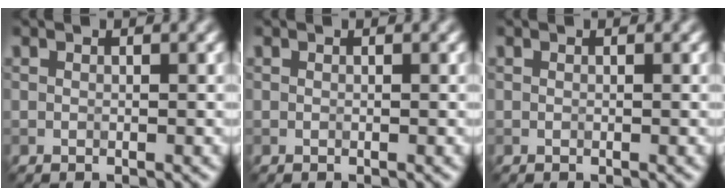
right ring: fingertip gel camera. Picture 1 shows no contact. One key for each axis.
{"total": 0.0}
{"total": 0.0}